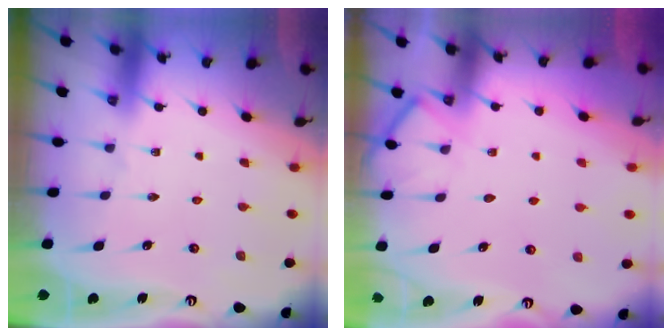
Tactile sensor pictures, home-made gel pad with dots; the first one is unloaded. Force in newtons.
{"total": 5.9, "press": 5.9, "slide": 0.7}